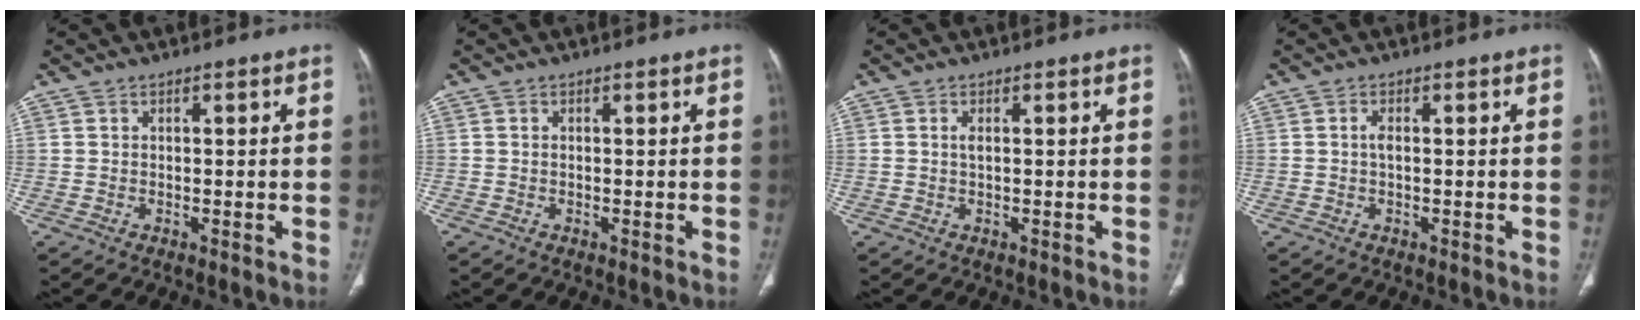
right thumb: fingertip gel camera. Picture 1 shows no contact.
{"total": 0.0}
{"total": 1.0, "force": [0.2, 0.3, 0.9], "torque": [-0.021, -0.001, 0.004]}
{"total": 1.2, "force": [0.0, 0.5, 1.1], "torque": [-0.023, 0.001, 0.000]}